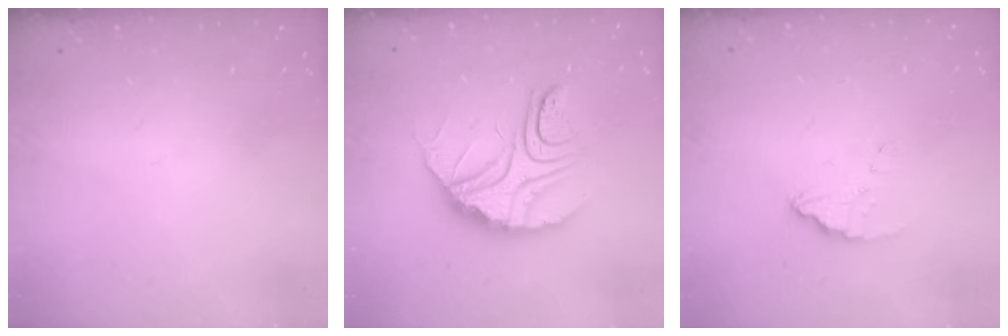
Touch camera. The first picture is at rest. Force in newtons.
{"total": 14.0, "press": 14.0, "slide": 1.3}
{"total": 2.8, "press": 2.8, "slide": 0.1}